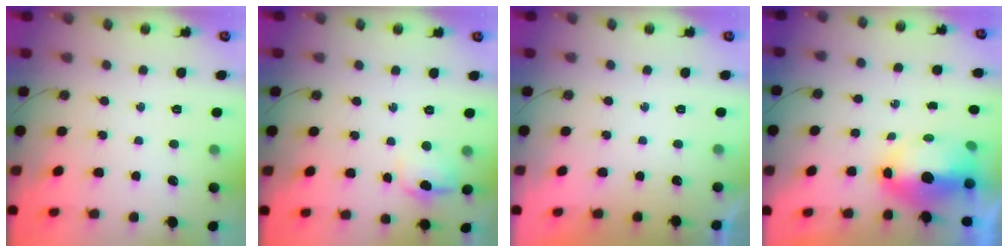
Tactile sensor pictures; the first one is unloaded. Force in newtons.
{"total": 8.0, "press": 7.9, "slide": 1.4}
{"total": 0.0}
{"total": 8.8, "press": 8.6, "slide": 1.6}